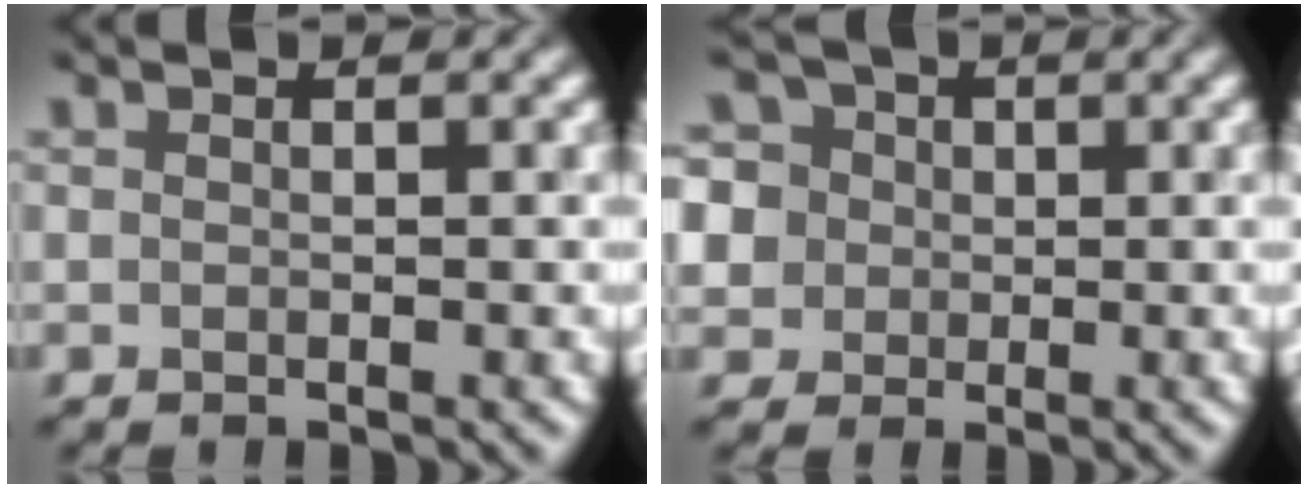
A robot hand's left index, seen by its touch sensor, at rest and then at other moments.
{"total": 7.5, "force": [2.0, 6.6, 2.7], "torque": [-0.057, 0.038, 0.005]}